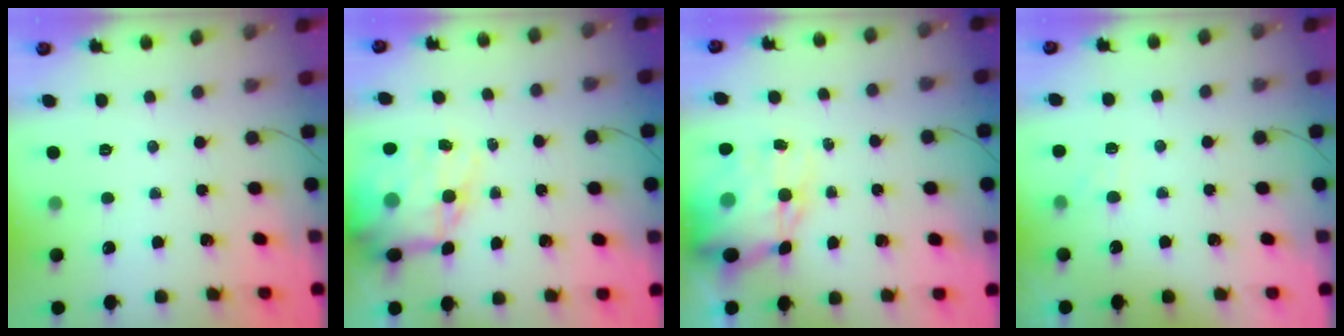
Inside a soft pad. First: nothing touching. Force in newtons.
{"total": 15.5, "press": 15.1, "slide": 3.8}
{"total": 12.7, "press": 12.4, "slide": 2.8}
{"total": 4.8, "press": 4.6, "slide": 1.2}